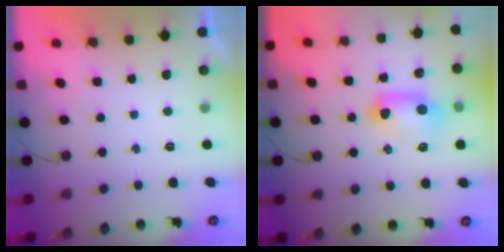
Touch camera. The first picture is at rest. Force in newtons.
{"total": 17.6, "press": 12.2, "slide": 12.7}